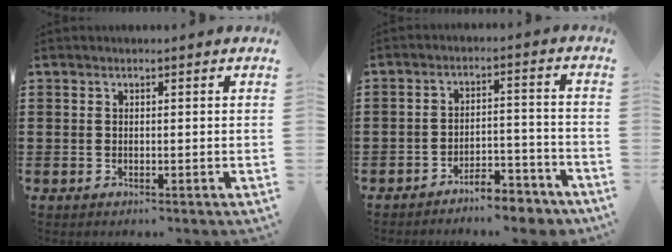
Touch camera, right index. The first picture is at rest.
{"total": 5.6, "force": [-5.4, 0.8, 1.4], "torque": [-0.022, 0.011, -0.105]}